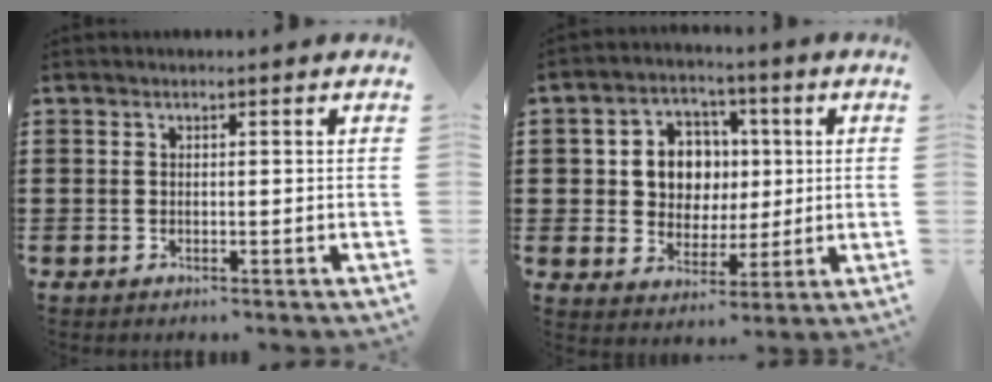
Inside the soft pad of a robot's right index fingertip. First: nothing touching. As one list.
[{"total": 7.6, "force": [1.0, 6.7, 3.4], "torque": [-0.079, 0.017, 0.015]}]